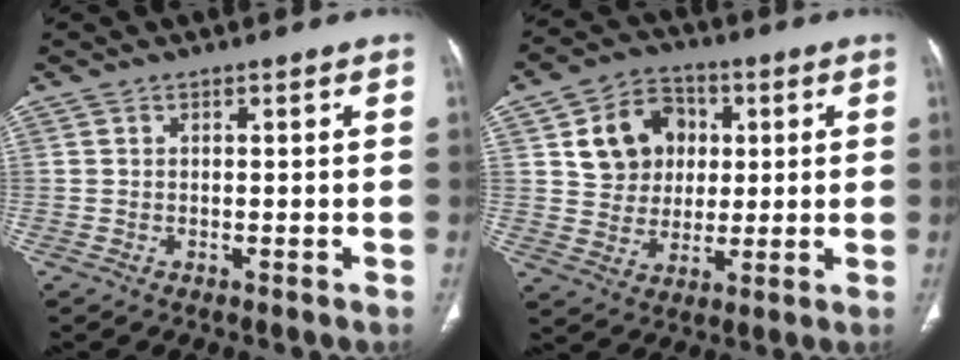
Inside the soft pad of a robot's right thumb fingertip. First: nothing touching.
{"total": 12.4, "force": [3.2, 10.4, 5.8], "torque": [-0.059, 0.002, 0.057]}